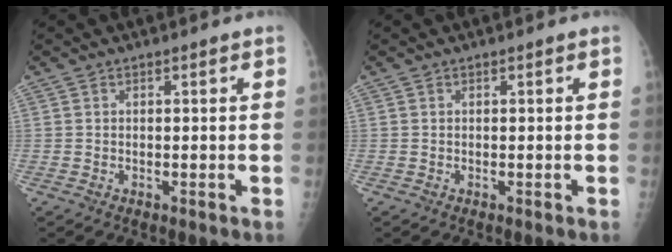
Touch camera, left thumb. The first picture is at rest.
{"total": 0.0}